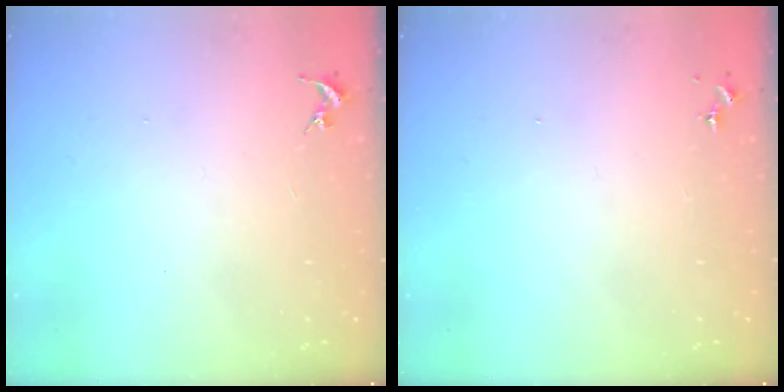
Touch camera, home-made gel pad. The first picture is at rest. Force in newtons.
{"total": 0.0}